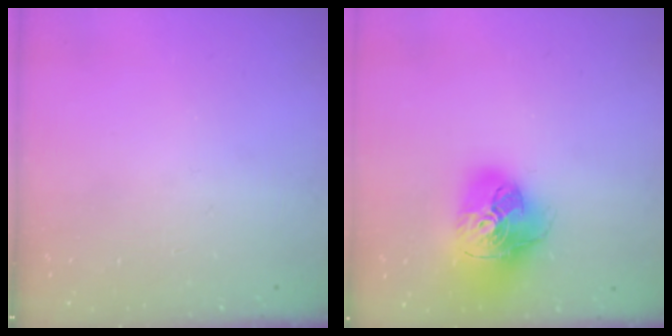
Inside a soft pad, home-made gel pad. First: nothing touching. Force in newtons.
{"total": 20.5, "press": 20.4, "slide": 2.4}